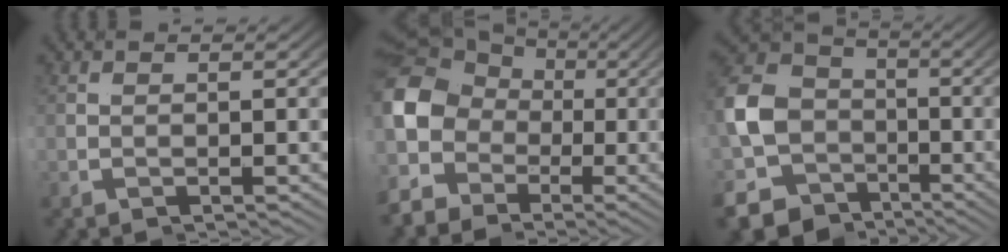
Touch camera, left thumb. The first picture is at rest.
{"total": 9.7, "force": [1.1, 6.2, 7.4], "torque": [-0.142, -0.010, 0.020]}
{"total": 9.4, "force": [-2.1, 6.8, 6.1], "torque": [-0.139, -0.027, -0.035]}